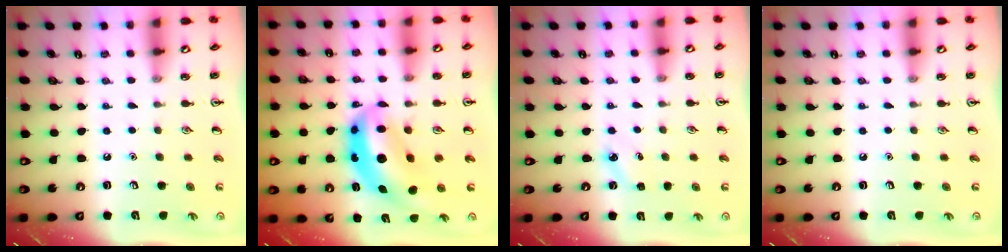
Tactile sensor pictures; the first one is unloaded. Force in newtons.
{"total": 11.2, "press": 10.7, "slide": 3.2}
{"total": 3.7, "press": 3.5, "slide": 1.1}
{"total": 0.0}